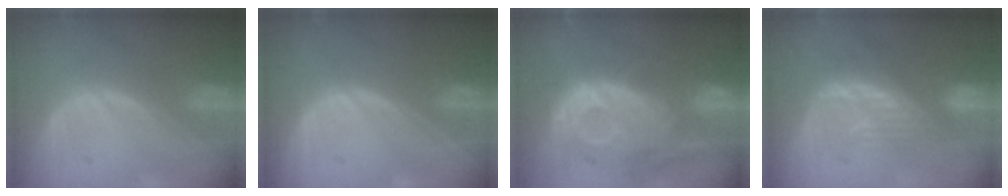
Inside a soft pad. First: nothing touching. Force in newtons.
{"total": 0.0}
{"total": 12.0, "press": 10.8, "slide": 5.3}
{"total": 8.0, "press": 7.3, "slide": 3.4}